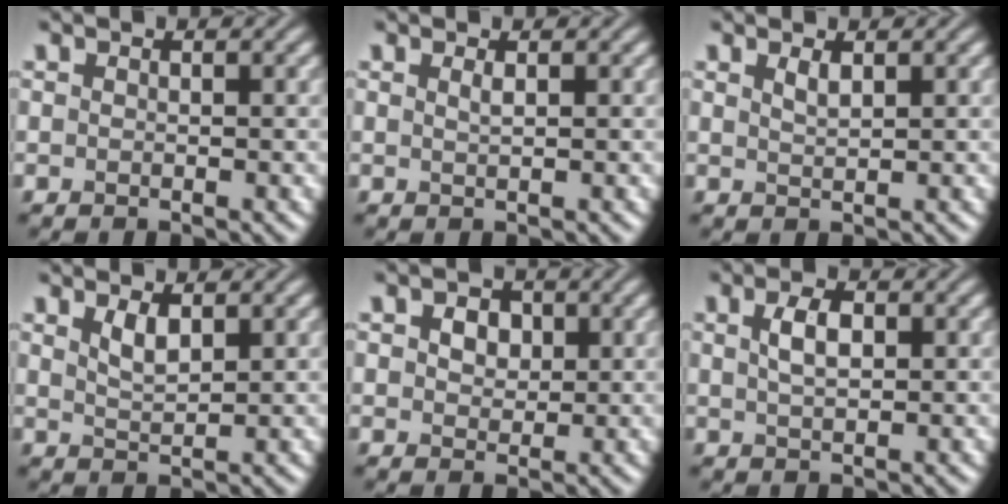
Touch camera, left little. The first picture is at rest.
{"total": 0.8, "force": [0.4, 0.2, 0.7], "torque": [-0.009, 0.002, 0.006]}
{"total": 1.2, "force": [0.8, 0.3, 0.8], "torque": [-0.017, 0.001, 0.015]}
{"total": 1.9, "force": [1.1, 0.6, 1.4], "torque": [-0.031, -0.003, 0.025]}
{"total": 3.0, "force": [1.2, 2.2, 1.8], "torque": [-0.032, 0.008, 0.008]}
{"total": 2.6, "force": [0.7, 1.3, 2.1], "torque": [-0.046, 0.003, 0.015]}